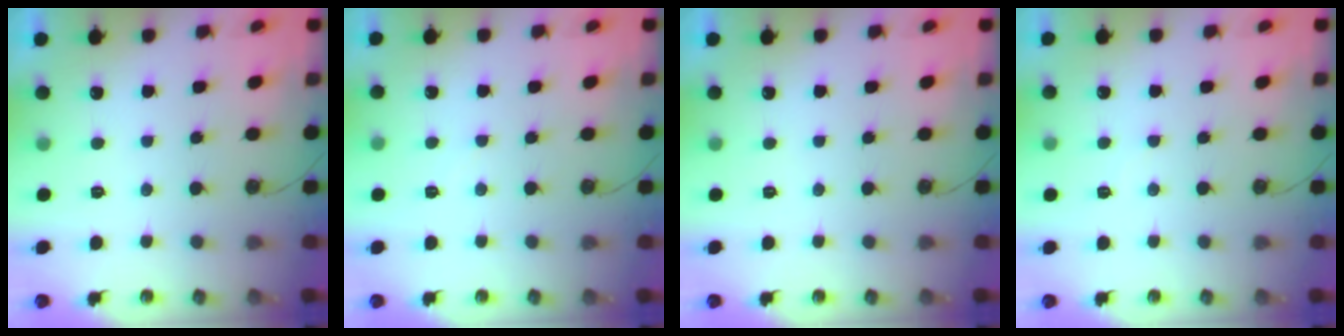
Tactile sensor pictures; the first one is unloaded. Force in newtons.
{"total": 2.5, "press": 2.5, "slide": 0.4}
{"total": 0.0}
{"total": 4.0, "press": 3.9, "slide": 0.6}